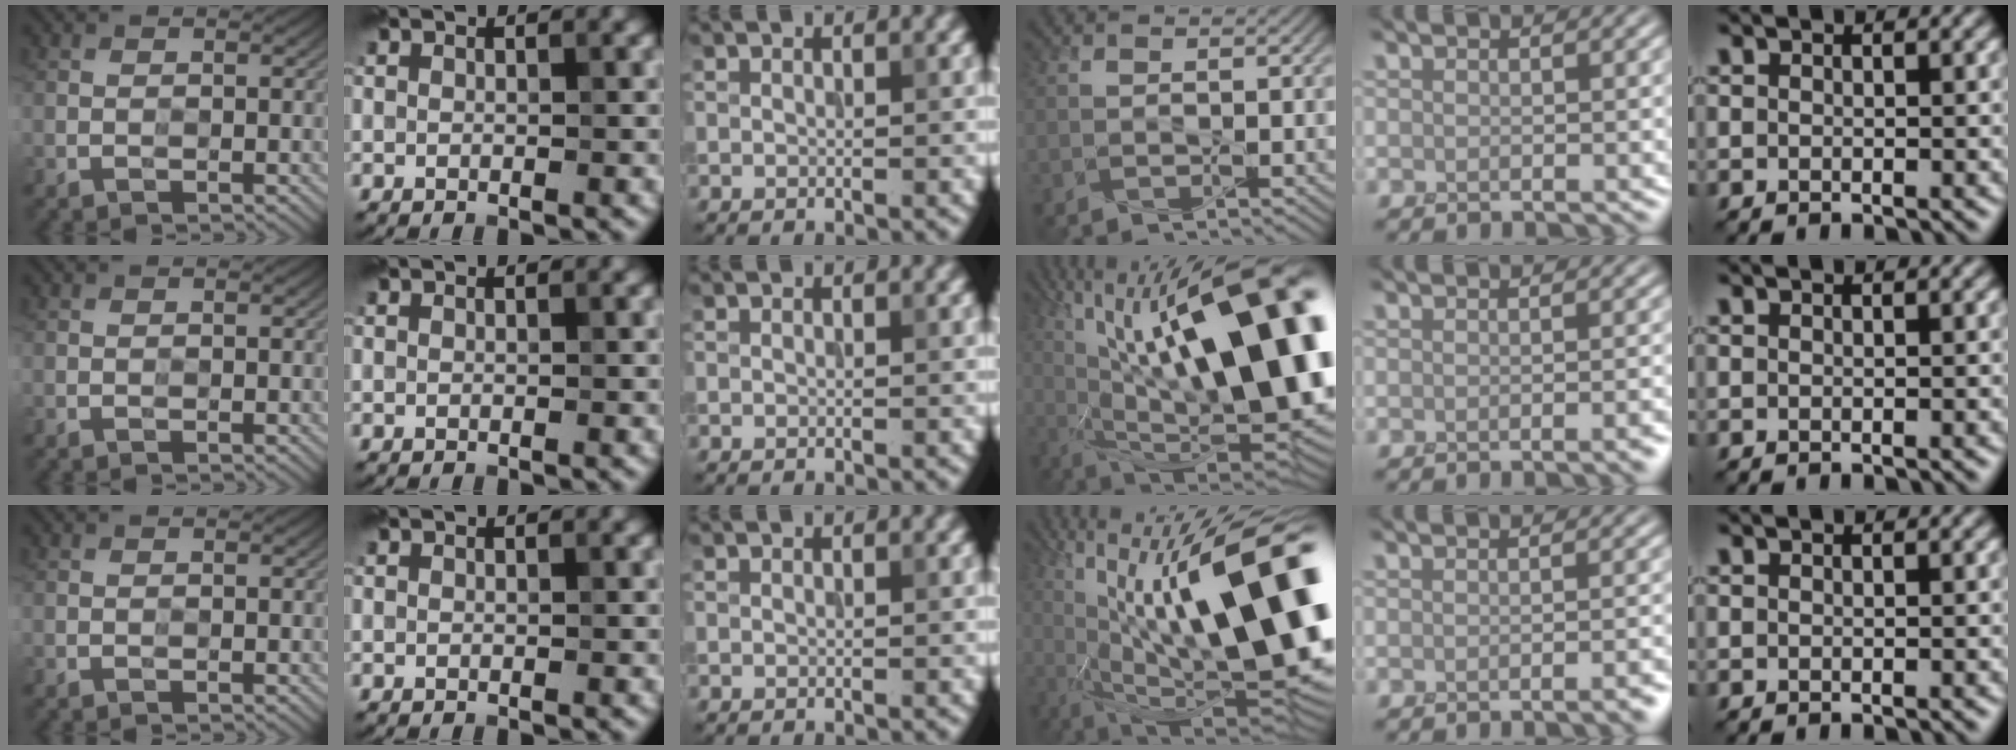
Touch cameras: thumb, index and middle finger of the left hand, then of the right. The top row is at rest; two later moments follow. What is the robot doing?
{"motion": "press", "object": "syringe"}